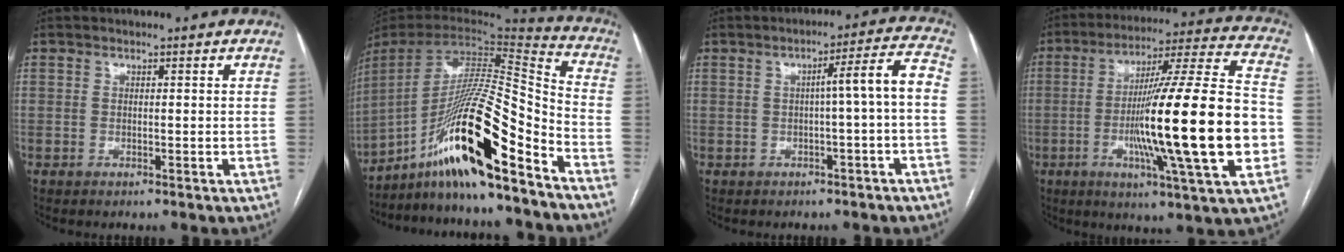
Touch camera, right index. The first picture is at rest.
{"total": 21.1, "force": [-13.5, 0.5, 16.2], "torque": [-0.292, 0.005, -0.242]}
{"total": 6.0, "force": [-0.9, -0.4, 5.9], "torque": [-0.080, 0.019, -0.011]}
{"total": 24.9, "force": [-4.5, 0.3, 24.5], "torque": [-0.374, -0.010, -0.084]}